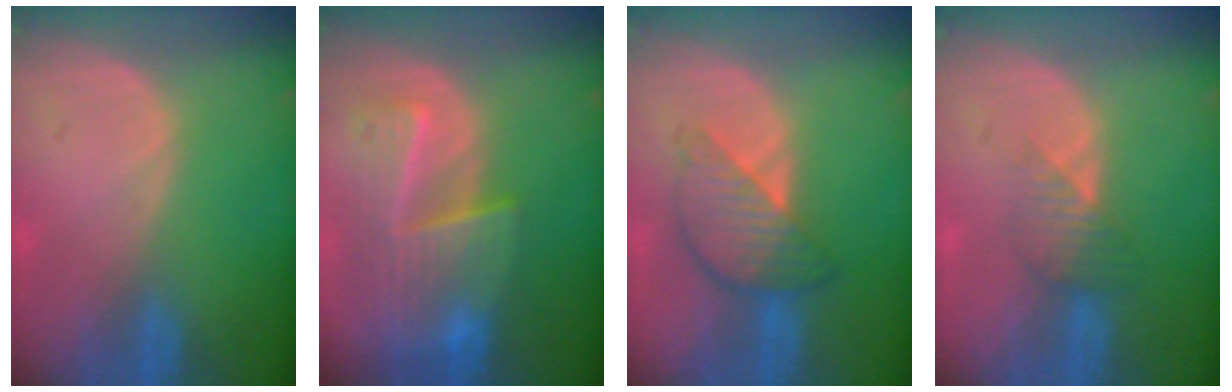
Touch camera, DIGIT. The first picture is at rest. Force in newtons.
{"total": 9.4, "press": 8.3, "slide": 4.3}
{"total": 6.1, "press": 6.1, "slide": 0.4}
{"total": 3.5, "press": 3.1, "slide": 1.6}